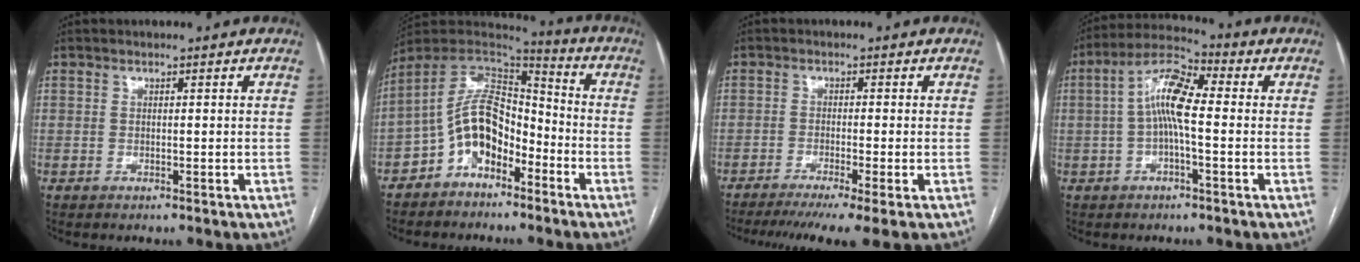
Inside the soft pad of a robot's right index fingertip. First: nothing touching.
{"total": 11.4, "force": [-5.5, 6.5, 7.5], "torque": [-0.145, 0.030, -0.099]}
{"total": 8.8, "force": [-6.3, -0.1, 6.0], "torque": [-0.090, -0.017, -0.099]}
{"total": 8.9, "force": [0.1, 2.4, 8.5], "torque": [-0.171, 0.028, -0.004]}